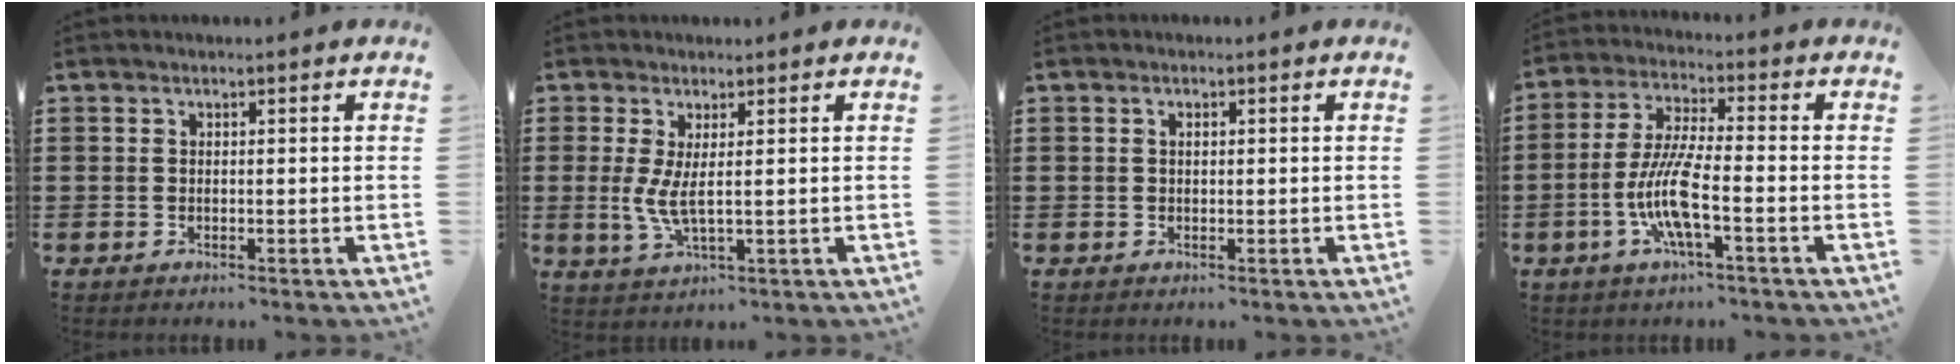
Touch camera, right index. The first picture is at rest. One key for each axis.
{"total": 3.8, "fx": 0.6, "fy": 0.6, "fz": 3.7, "tx": -0.095, "ty": -0.013, "tz": 0.005}
{"total": 0.9, "fx": 0.1, "fy": 0.4, "fz": 0.8, "tx": -0.016, "ty": 0.003, "tz": 0.001}
{"total": 9.1, "fx": -3.1, "fy": 1.5, "fz": 8.4, "tx": -0.186, "ty": -0.016, "tz": -0.067}